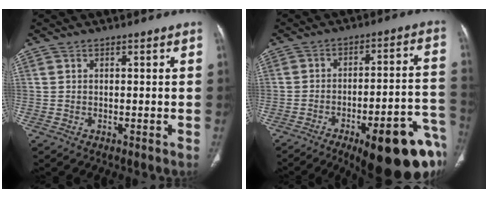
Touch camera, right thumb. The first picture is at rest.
{"total": 23.1, "force": [-12.3, 6.5, 18.5], "torque": [-0.180, 0.064, -0.165]}